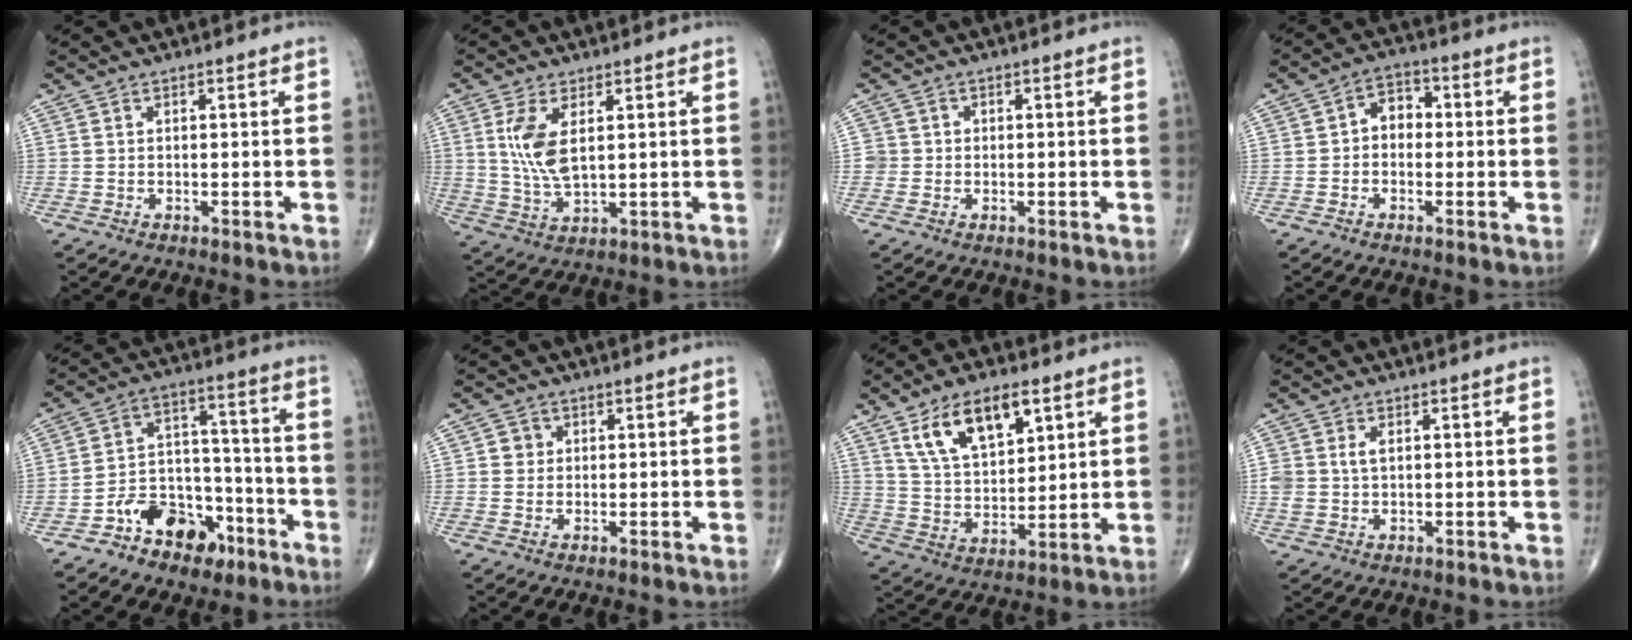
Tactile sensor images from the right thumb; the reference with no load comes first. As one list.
[{"total": 8.1, "force": [2.1, 3.7, 6.9], "torque": [-0.143, -0.013, 0.050]}, {"total": 2.1, "force": [-0.2, 2.1, 0.1], "torque": [0.016, 0.008, -0.006]}, {"total": 5.1, "force": [-0.2, 4.0, 3.3], "torque": [-0.026, 0.022, -0.016]}, {"total": 12.9, "force": [-7.7, 8.4, 6.1], "torque": [-0.057, 0.081, -0.129]}, {"total": 2.4, "force": [0.4, 2.2, 0.6], "torque": [0.005, 0.003, 0.002]}, {"total": 13.4, "force": [6.9, 6.6, 9.4], "torque": [-0.144, -0.024, 0.135]}, {"total": 3.0, "force": [0.7, 2.0, 2.1], "torque": [-0.042, 0.002, 0.017]}]